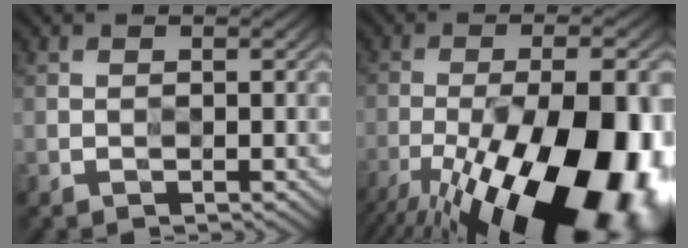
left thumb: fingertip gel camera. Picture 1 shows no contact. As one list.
[{"total": 21.0, "force": [-11.1, 7.7, 16.1], "torque": [-0.238, -0.052, -0.157]}]